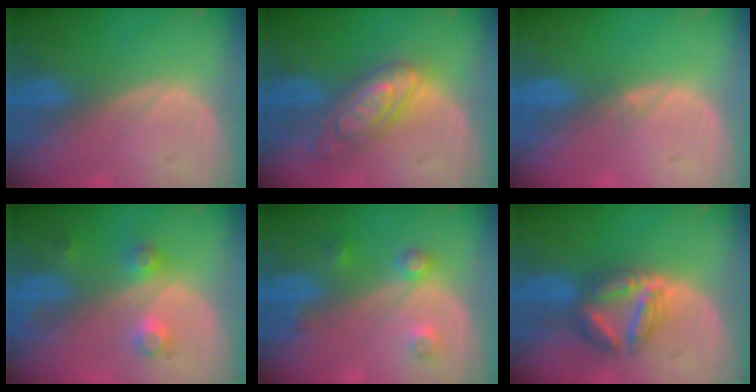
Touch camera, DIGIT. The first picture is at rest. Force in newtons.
{"total": 7.5, "press": 7.5, "slide": 0.5}
{"total": 0.6, "press": 0.5, "slide": 0.4}
{"total": 3.8, "press": 3.4, "slide": 1.6}
{"total": 3.5, "press": 3.3, "slide": 1.3}
{"total": 6.5, "press": 6.5, "slide": 0.4}